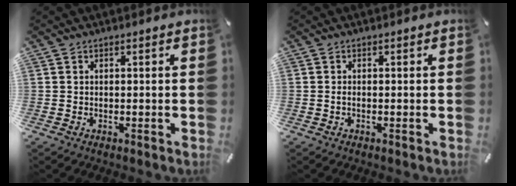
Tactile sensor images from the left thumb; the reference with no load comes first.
{"total": 1.0, "force": [-0.4, 0.4, 0.8], "torque": [-0.017, 0.000, -0.008]}